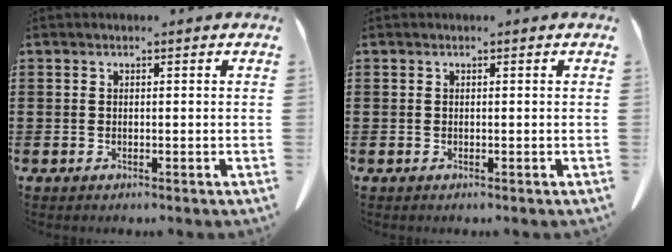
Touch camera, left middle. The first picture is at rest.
{"total": 0.0}